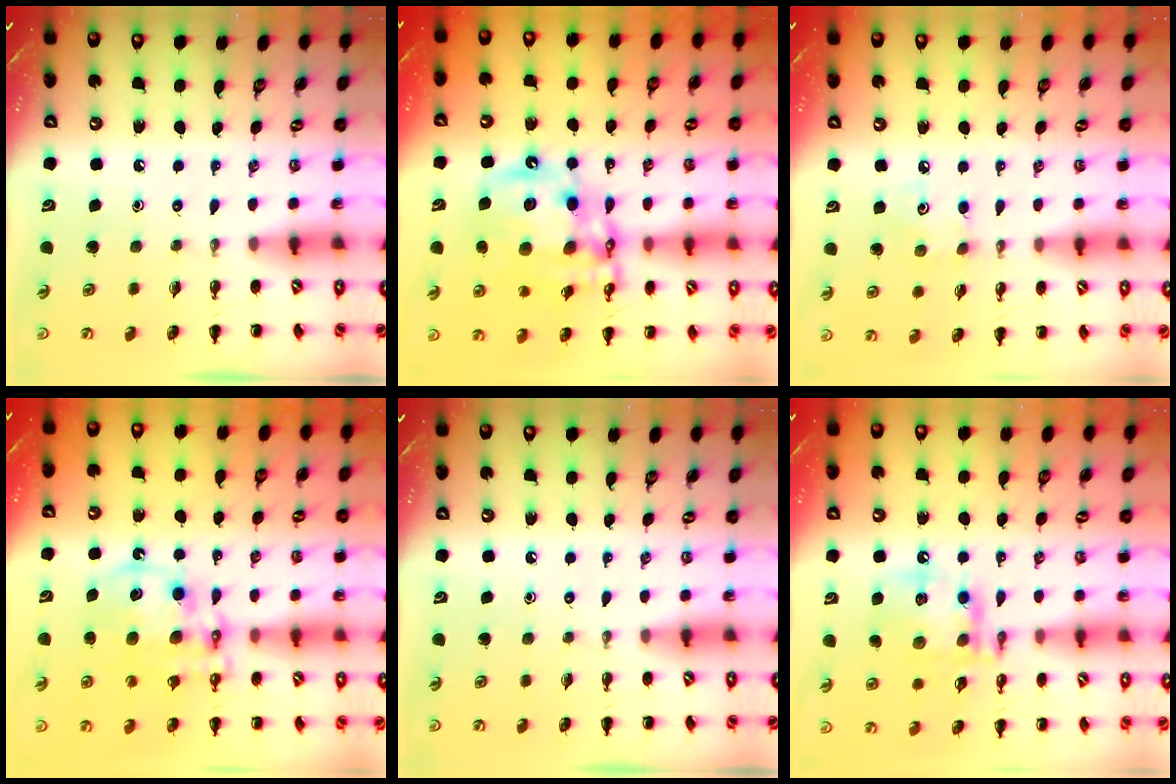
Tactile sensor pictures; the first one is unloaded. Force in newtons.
{"total": 18.3, "press": 17.7, "slide": 4.8}
{"total": 3.9, "press": 3.8, "slide": 0.7}
{"total": 13.3, "press": 12.9, "slide": 3.2}
{"total": 0.0}
{"total": 14.5, "press": 14.3, "slide": 2.3}